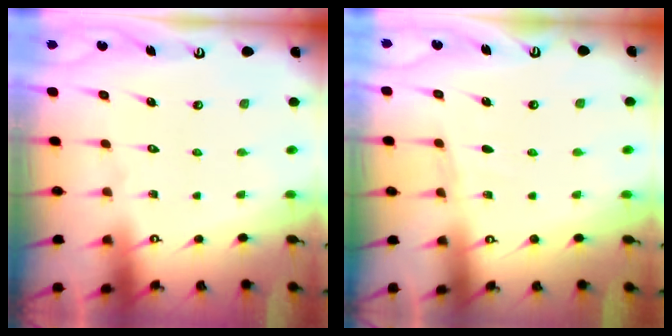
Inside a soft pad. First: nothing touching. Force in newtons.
{"total": 2.4, "press": 2.4, "slide": 0.4}